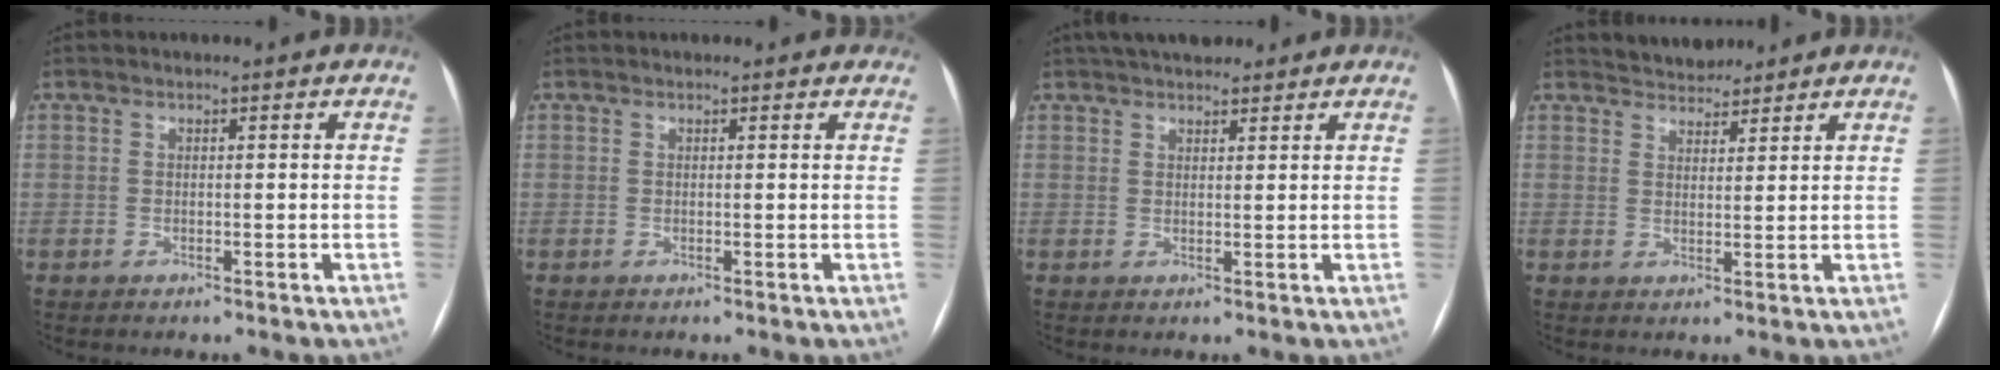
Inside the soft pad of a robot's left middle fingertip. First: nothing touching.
{"total": 2.4, "force": [2.1, 1.0, 0.4], "torque": [0.000, 0.014, 0.015]}
{"total": 7.9, "force": [6.6, 2.5, 3.5], "torque": [-0.046, 0.027, 0.103]}
{"total": 4.0, "force": [3.7, 1.4, 0.3], "torque": [-0.002, 0.013, 0.061]}